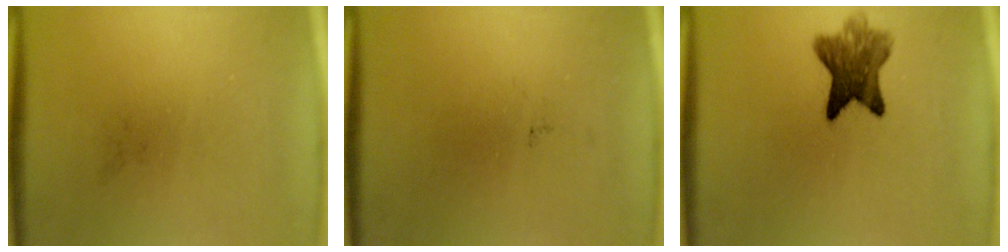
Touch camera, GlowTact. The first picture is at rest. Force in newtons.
{"total": 0.0}
{"total": 7.0}